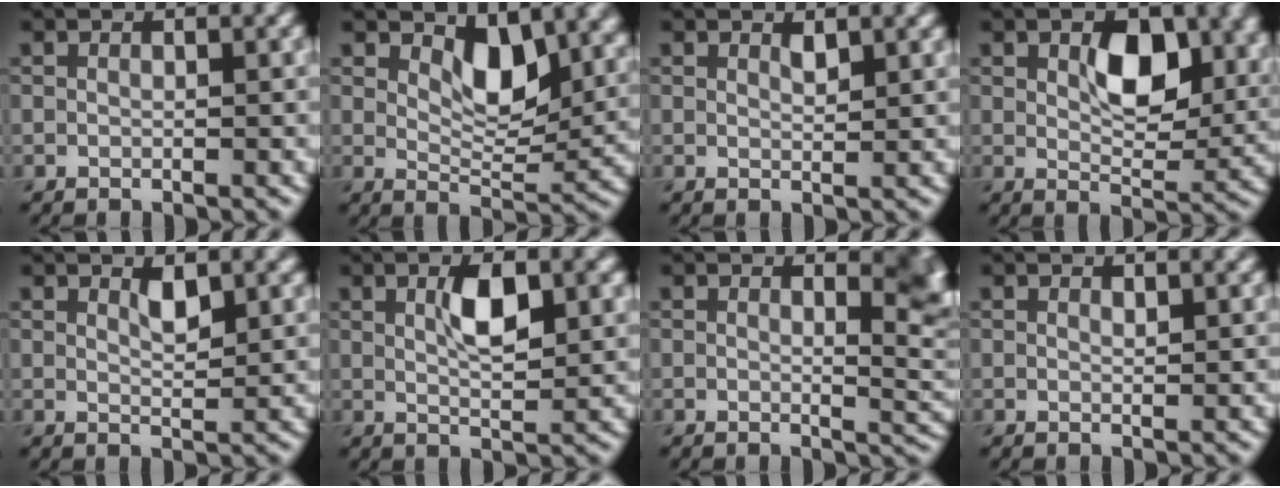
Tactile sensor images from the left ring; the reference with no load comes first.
{"total": 5.8, "force": [2.8, 3.0, 4.2], "torque": [-0.068, -0.016, 0.041]}
{"total": 0.9, "force": [0.7, 0.2, 0.5], "torque": [-0.011, -0.003, 0.013]}
{"total": 7.1, "force": [2.1, 3.9, 5.6], "torque": [-0.081, -0.007, 0.036]}
{"total": 1.8, "force": [1.1, 0.5, 1.3], "torque": [-0.023, -0.003, 0.020]}
{"total": 4.3, "force": [1.3, 1.4, 3.9], "torque": [-0.072, 0.003, 0.022]}
{"total": 4.4, "force": [1.7, 1.8, 3.7], "torque": [-0.023, -0.006, 0.025]}
{"total": 1.0, "force": [0.9, 0.2, 0.4], "torque": [-0.005, -0.001, 0.015]}